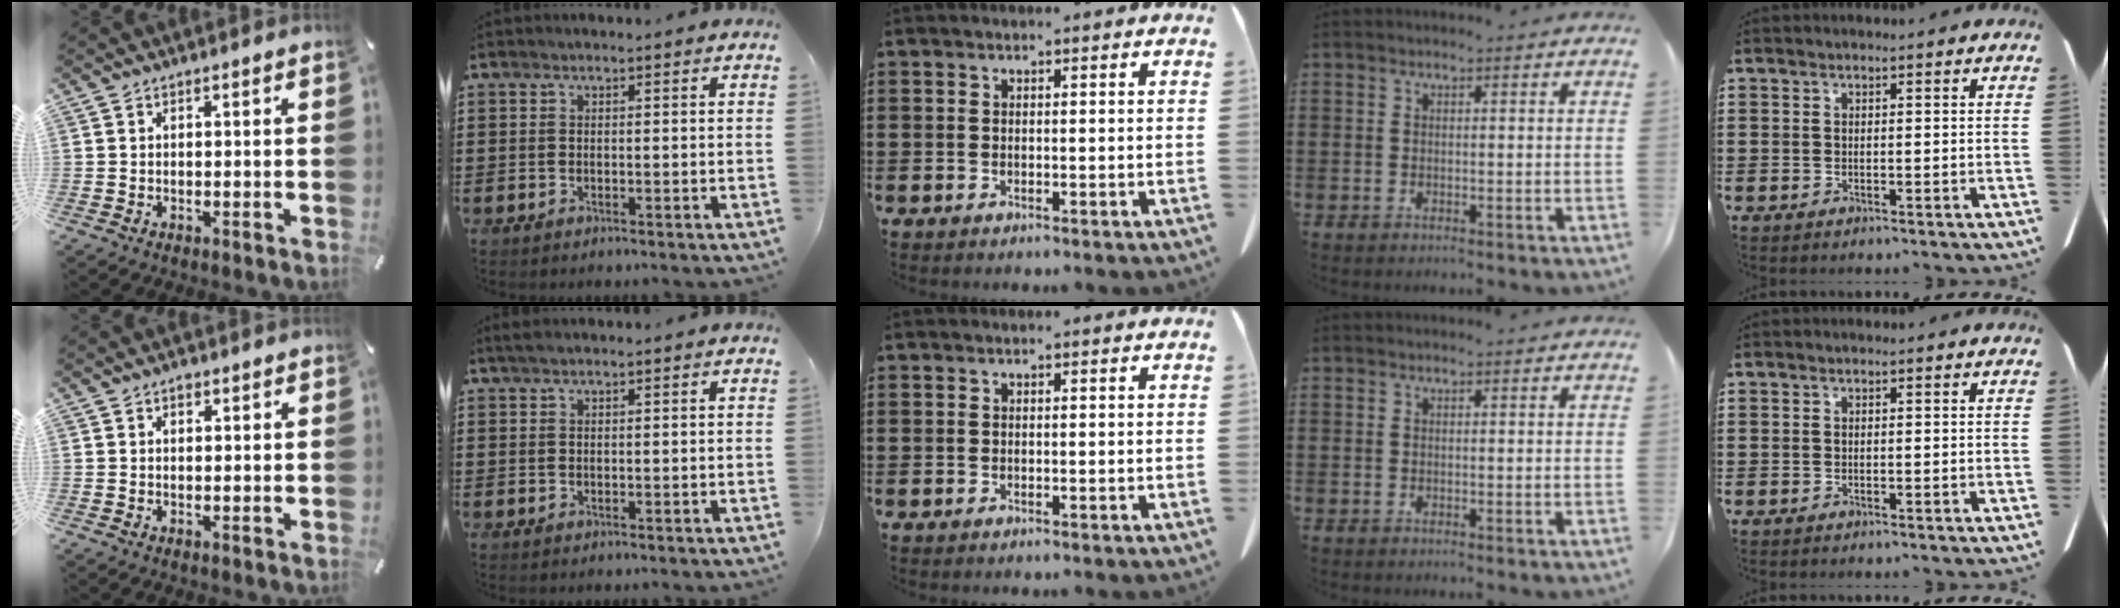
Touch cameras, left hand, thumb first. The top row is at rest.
{"thumb": {"total": 1.1, "force": [0.6, 0.8, 0.6], "torque": [-0.003, 0.000, 0.009]}, "index": {"total": 0.9, "force": [0.6, 0.0, 0.6], "torque": [-0.012, 0.001, 0.012]}}